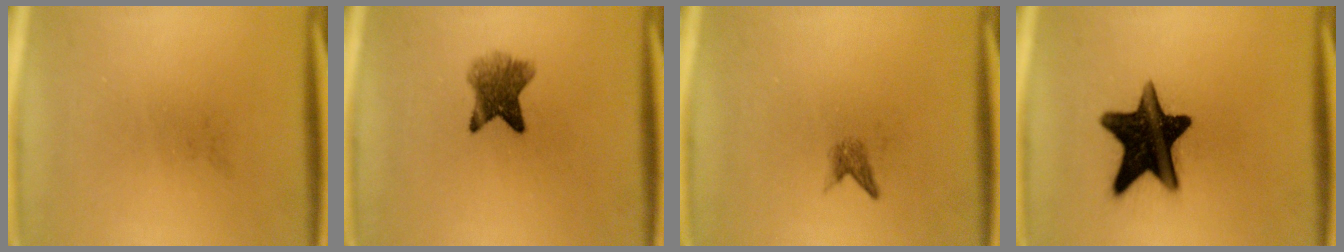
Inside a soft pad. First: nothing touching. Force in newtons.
{"total": 5.7}
{"total": 1.3}
{"total": 16.0}